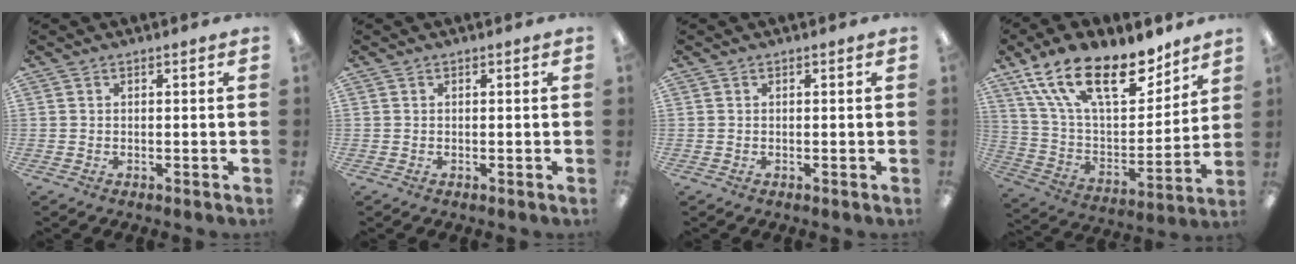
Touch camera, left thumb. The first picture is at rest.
{"total": 0.0}
{"total": 0.0}
{"total": 22.8, "force": [14.9, 9.9, 14.2], "torque": [-0.251, -0.085, 0.262]}